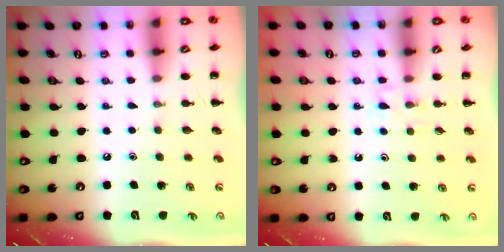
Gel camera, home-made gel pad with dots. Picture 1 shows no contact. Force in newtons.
{"total": 3.9, "press": 3.7, "slide": 1.3}